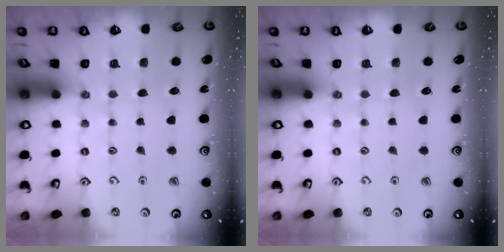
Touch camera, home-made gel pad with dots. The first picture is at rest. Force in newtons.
{"total": 0.0}